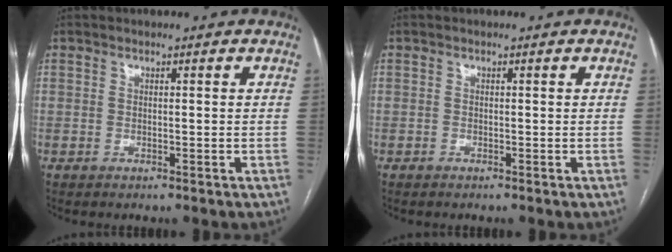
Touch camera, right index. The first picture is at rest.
{"total": 0.0}